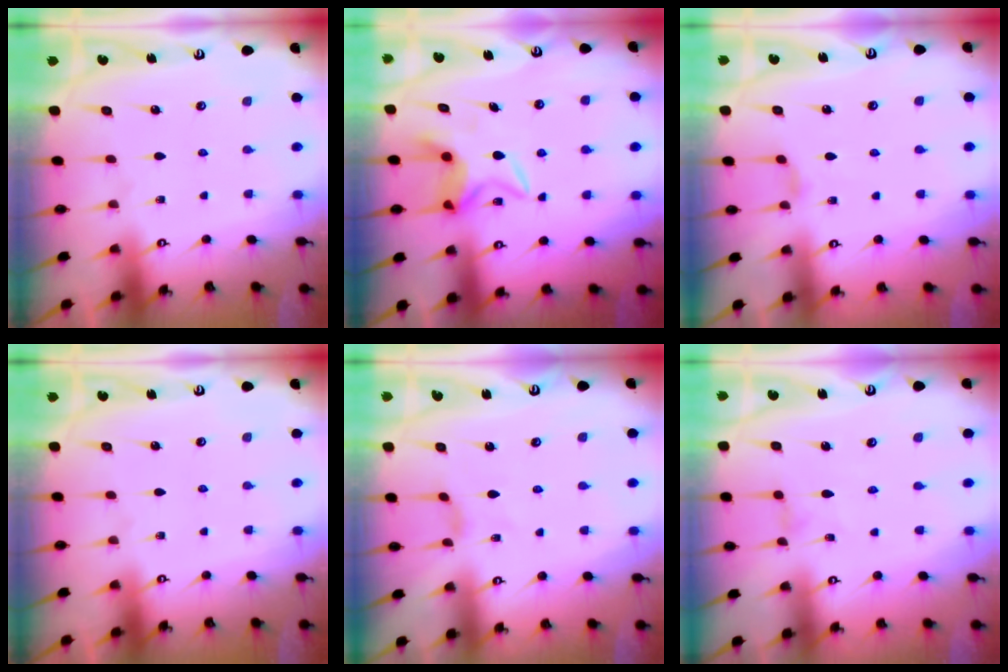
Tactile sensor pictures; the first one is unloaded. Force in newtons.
{"total": 5.8, "press": 5.8, "slide": 0.2}
{"total": 1.4, "press": 1.4, "slide": 0.3}
{"total": 0.0}
{"total": 1.5, "press": 1.4, "slide": 0.4}
{"total": 0.0}